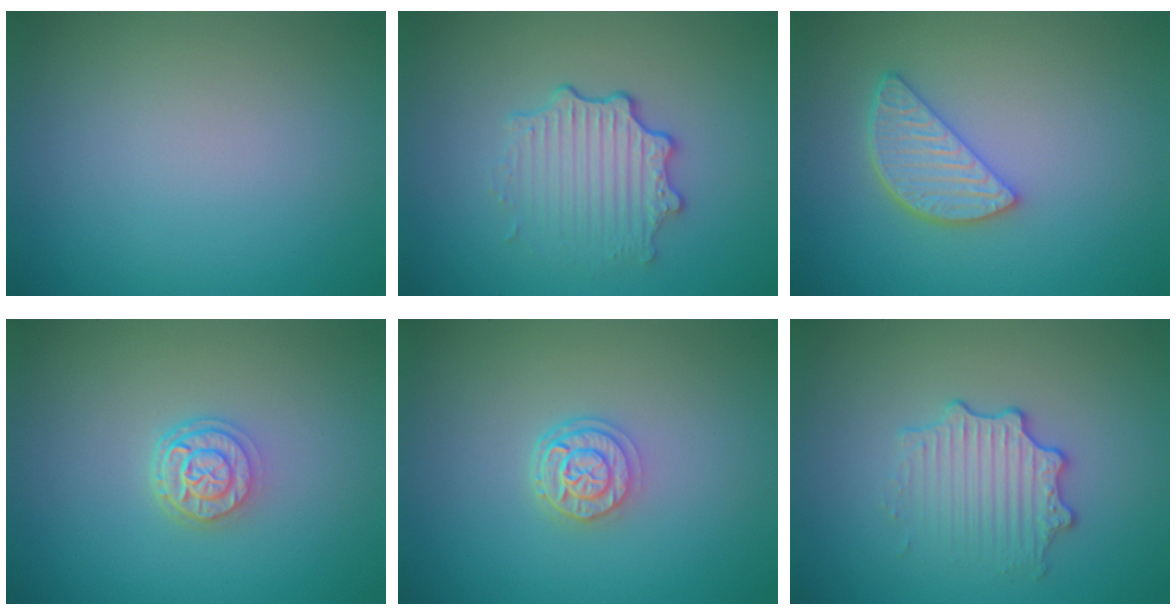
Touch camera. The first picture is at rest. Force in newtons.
{"total": 3.5, "press": 2.8, "slide": 2.1}
{"total": 3.7, "press": 3.1, "slide": 2.0}
{"total": 2.8, "press": 2.1, "slide": 1.8}
{"total": 2.7, "press": 2.2, "slide": 1.5}
{"total": 3.0, "press": 2.7, "slide": 1.4}